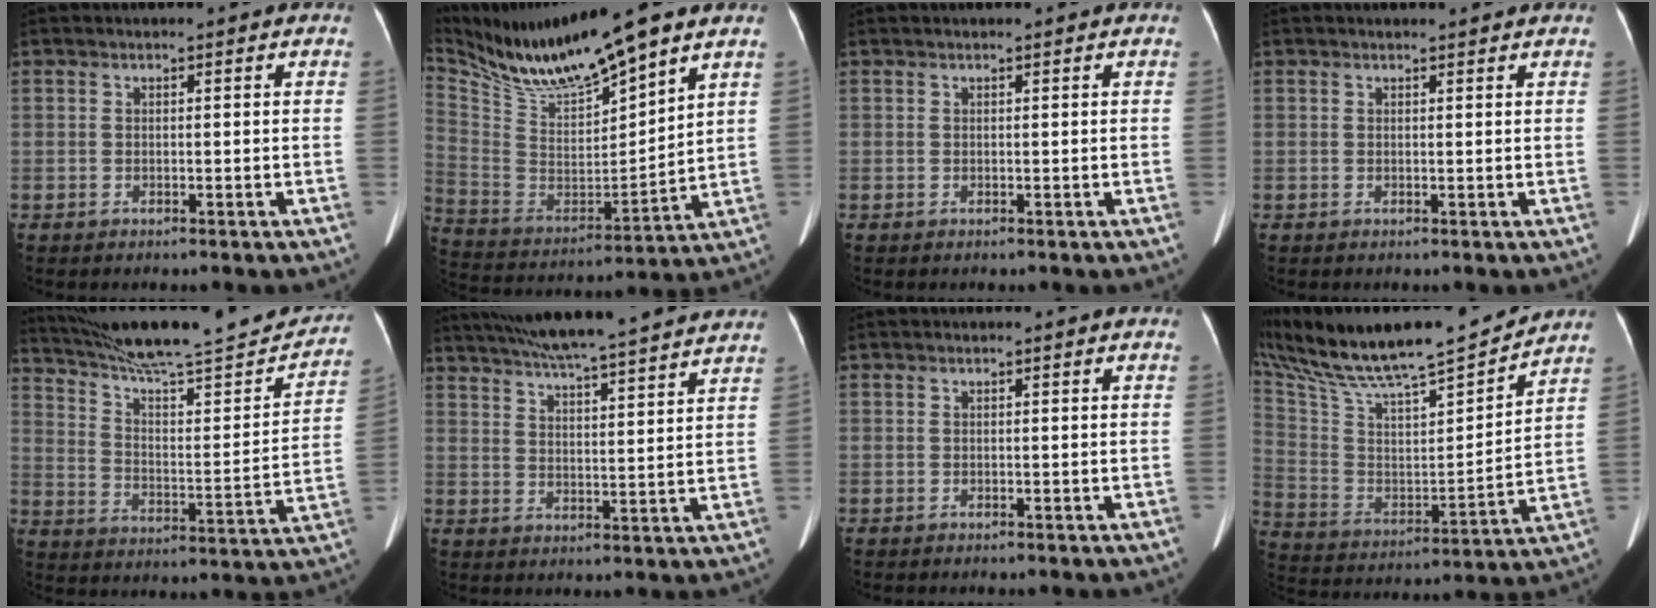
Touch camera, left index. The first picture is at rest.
{"total": 19.2, "force": [15.9, 1.8, 10.6], "torque": [-0.208, -0.008, 0.303]}
{"total": 1.2, "force": [1.0, 0.0, 0.5], "torque": [-0.009, 0.020, 0.021]}
{"total": 3.2, "force": [3.1, 0.4, 0.9], "torque": [-0.013, 0.015, 0.039]}
{"total": 26.9, "force": [24.0, 3.1, 11.7], "torque": [-0.187, -0.029, 0.337]}
{"total": 23.3, "force": [20.9, 1.1, 10.3], "torque": [-0.175, 0.013, 0.291]}
{"total": 0.0}
{"total": 27.0, "force": [23.8, 3.4, 12.2], "torque": [-0.244, -0.012, 0.384]}